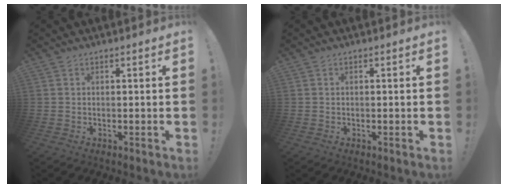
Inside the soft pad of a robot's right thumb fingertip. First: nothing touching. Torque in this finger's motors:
{"motor_torque": [-0.03, 0.14, -0.11, 0.00, 0.00]}